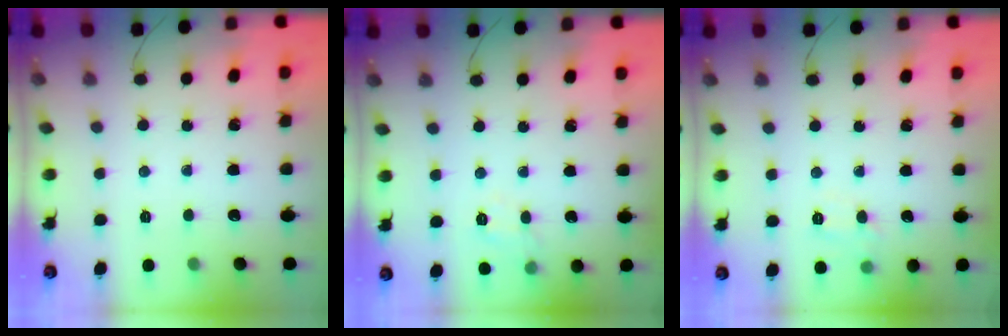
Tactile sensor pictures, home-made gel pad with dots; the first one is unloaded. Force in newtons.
{"total": 7.2, "press": 7.2, "slide": 1.0}
{"total": 6.8, "press": 6.7, "slide": 1.6}